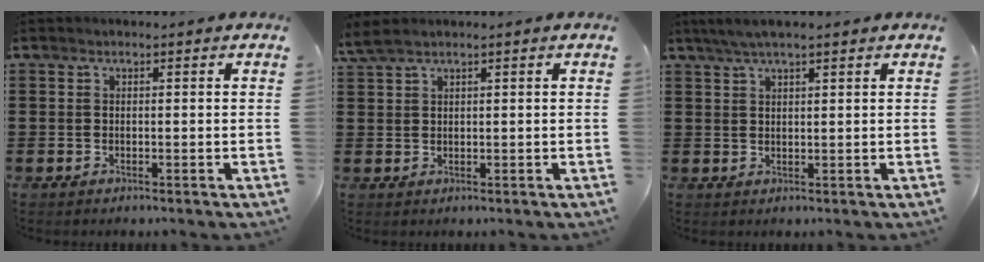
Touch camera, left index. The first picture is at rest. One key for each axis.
{"total": 2.2, "fx": 1.6, "fy": 0.5, "fz": 1.5, "tx": -0.032, "ty": 0.000, "tz": 0.030}
{"total": 2.8, "fx": 2.1, "fy": 0.4, "fz": 1.9, "tx": -0.040, "ty": 0.004, "tz": 0.038}